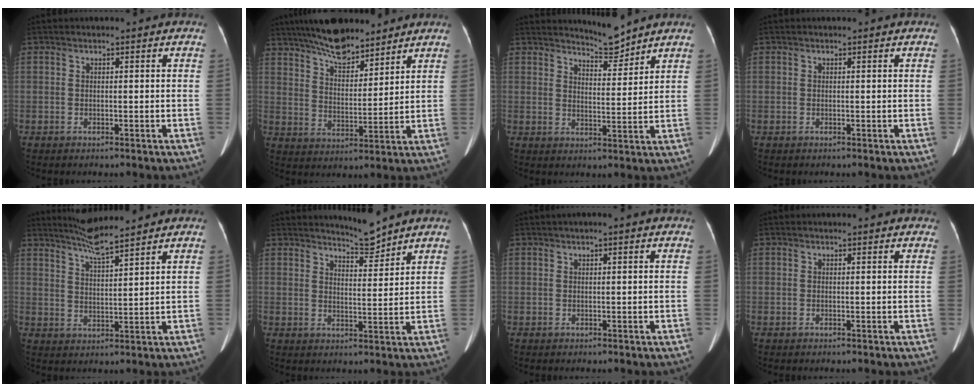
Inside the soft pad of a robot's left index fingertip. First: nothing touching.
{"total": 10.9, "force": [9.2, 2.9, 5.1], "torque": [-0.090, 0.010, 0.164]}
{"total": 4.5, "force": [4.5, -0.1, 0.5], "torque": [-0.014, -0.013, 0.077]}
{"total": 0.0}
{"total": 6.1, "force": [5.6, -0.7, 2.4], "torque": [-0.055, 0.001, 0.108]}
{"total": 4.1, "force": [4.1, -0.3, 0.5], "torque": [-0.014, -0.013, 0.072]}
{"total": 0.8, "force": [0.3, -0.1, 0.7], "torque": [-0.019, 0.010, 0.007]}
{"total": 0.6, "force": [0.4, 0.4, 0.1], "torque": [-0.001, 0.006, 0.000]}